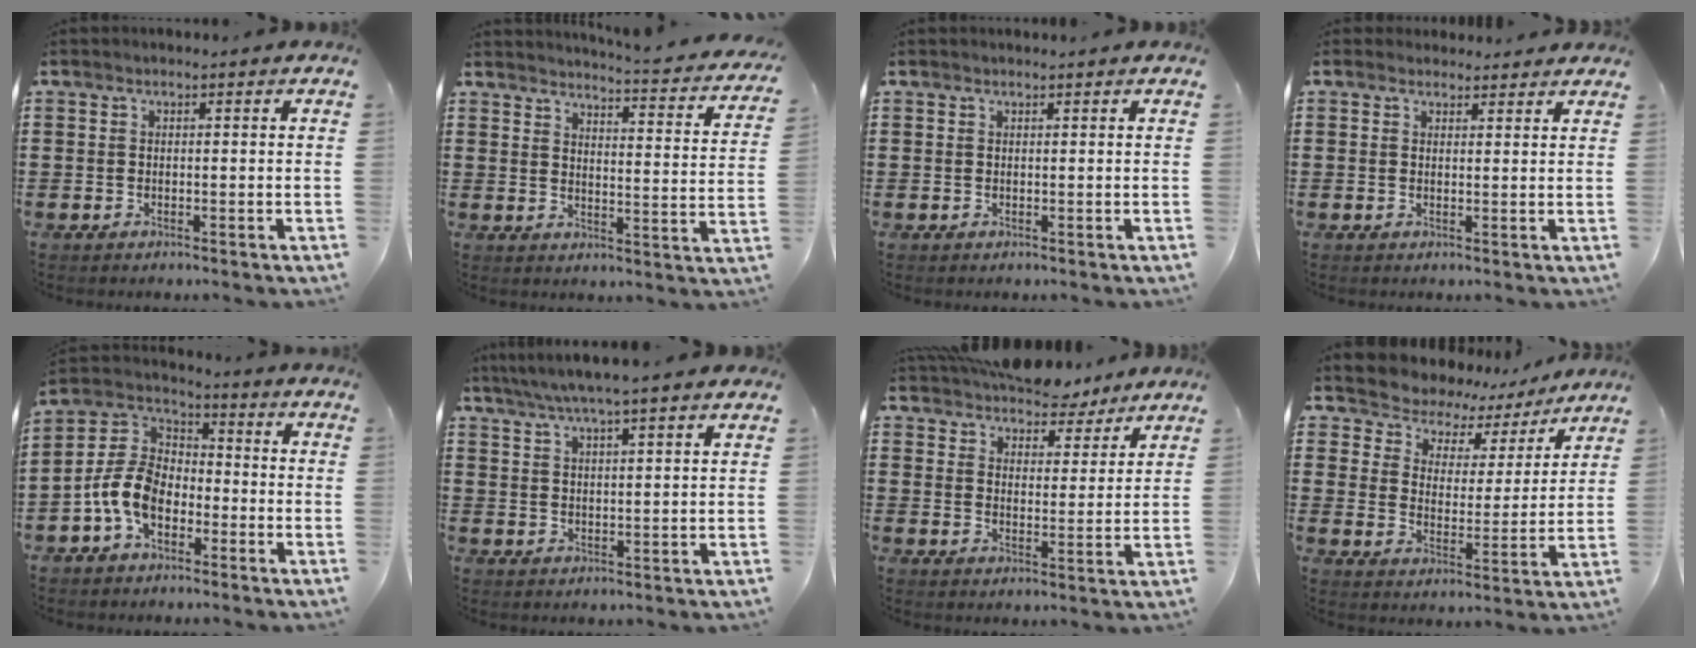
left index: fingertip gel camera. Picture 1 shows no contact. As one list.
[{"total": 3.5, "force": [3.3, -0.4, 1.0], "torque": [-0.023, -0.039, 0.046]}, {"total": 0.0}, {"total": 2.0, "force": [1.8, 1.0, -0.2], "torque": [-0.003, 0.004, 0.035]}, {"total": 8.5, "force": [-3.5, 5.4, 5.5], "torque": [-0.153, -0.002, -0.077]}, {"total": 4.7, "force": [4.0, -0.2, 2.4], "torque": [-0.059, -0.014, 0.069]}, {"total": 6.4, "force": [6.2, 1.6, 0.5], "torque": [-0.029, -0.028, 0.113]}, {"total": 4.4, "force": [4.0, 2.0, -0.1], "torque": [-0.033, -0.035, 0.062]}]